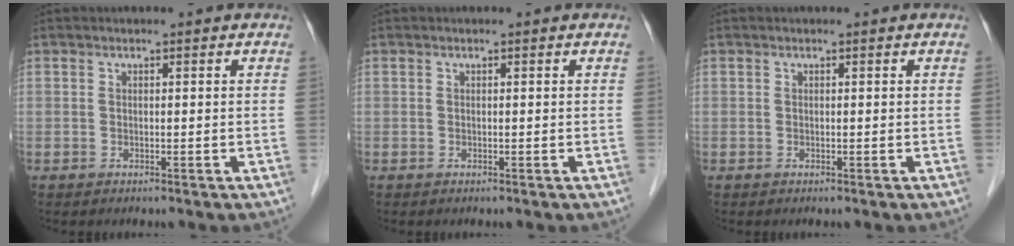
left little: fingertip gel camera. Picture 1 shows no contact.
{"total": 0.0}
{"total": 0.0}